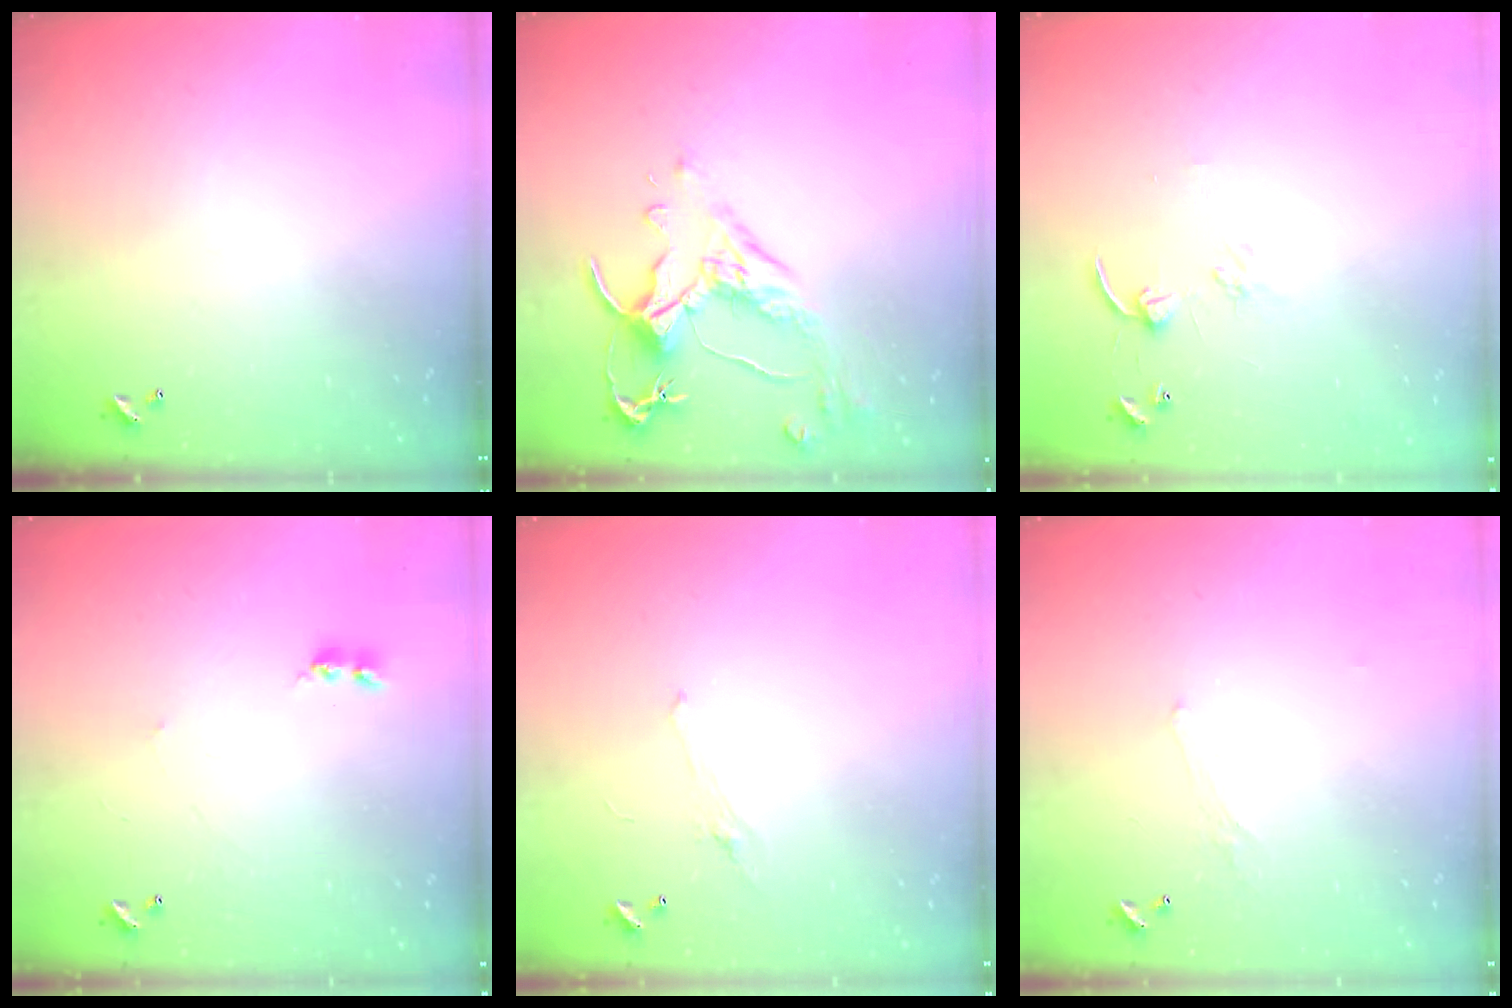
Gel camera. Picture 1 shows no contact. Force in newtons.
{"total": 2.6, "press": 2.2, "slide": 1.3}
{"total": 4.6, "press": 4.6, "slide": 0.4}
{"total": 2.2, "press": 2.1, "slide": 0.5}
{"total": 2.2, "press": 2.1, "slide": 0.8}
{"total": 0.6, "press": 0.2, "slide": 0.6}